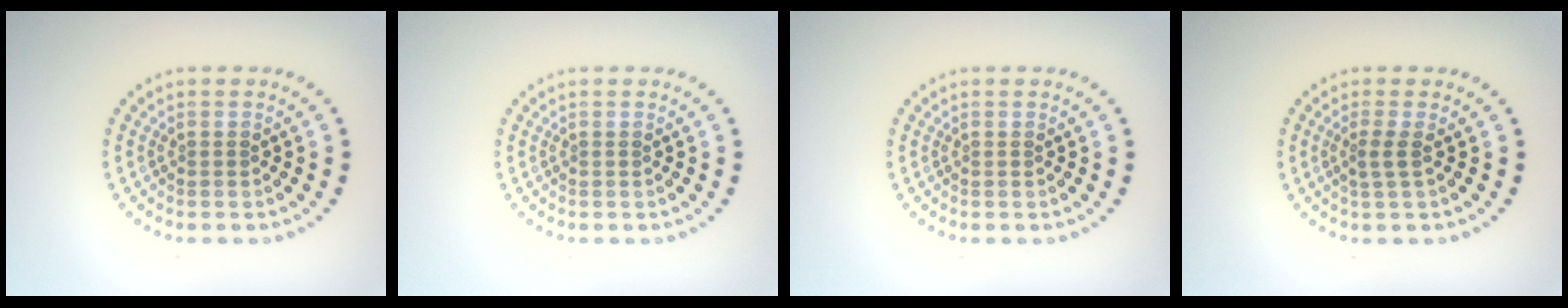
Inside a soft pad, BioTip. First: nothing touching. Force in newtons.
{"total": 0.0}
{"total": 0.0}
{"total": 1.4, "press": 1.0, "slide": 1.0}